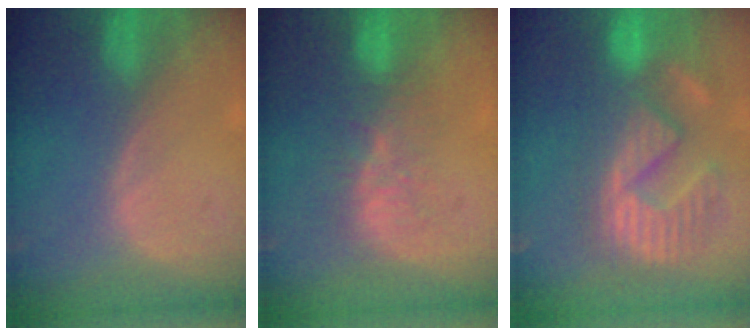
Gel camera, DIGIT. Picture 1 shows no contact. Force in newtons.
{"total": 5.7, "press": 5.3, "slide": 2.0}
{"total": 11.4, "press": 11.0, "slide": 3.3}